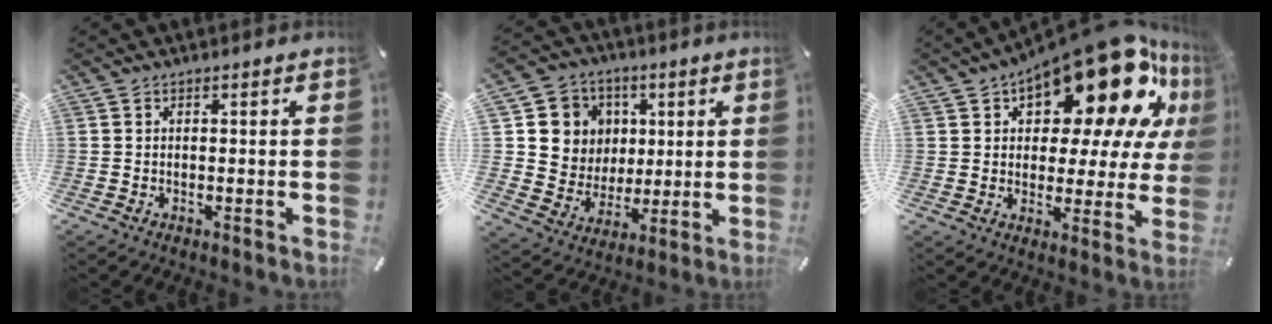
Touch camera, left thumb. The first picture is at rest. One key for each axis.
{"total": 11.3, "fx": 2.7, "fy": 10.9, "fz": 1.0, "tx": -0.015, "ty": -0.023, "tz": 0.060}
{"total": 21.8, "fx": 14.0, "fy": 9.1, "fz": 13.9, "tx": -0.207, "ty": -0.104, "tz": 0.235}